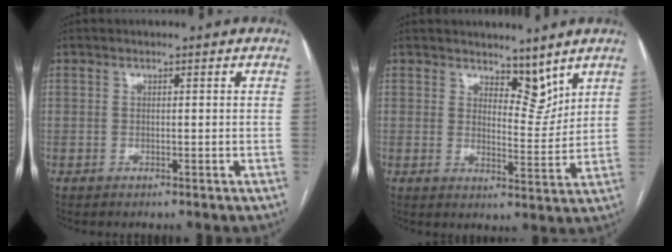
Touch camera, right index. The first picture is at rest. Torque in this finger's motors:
{"motor_torque": [-0.03, 0.05, 0.02, -0.01]}